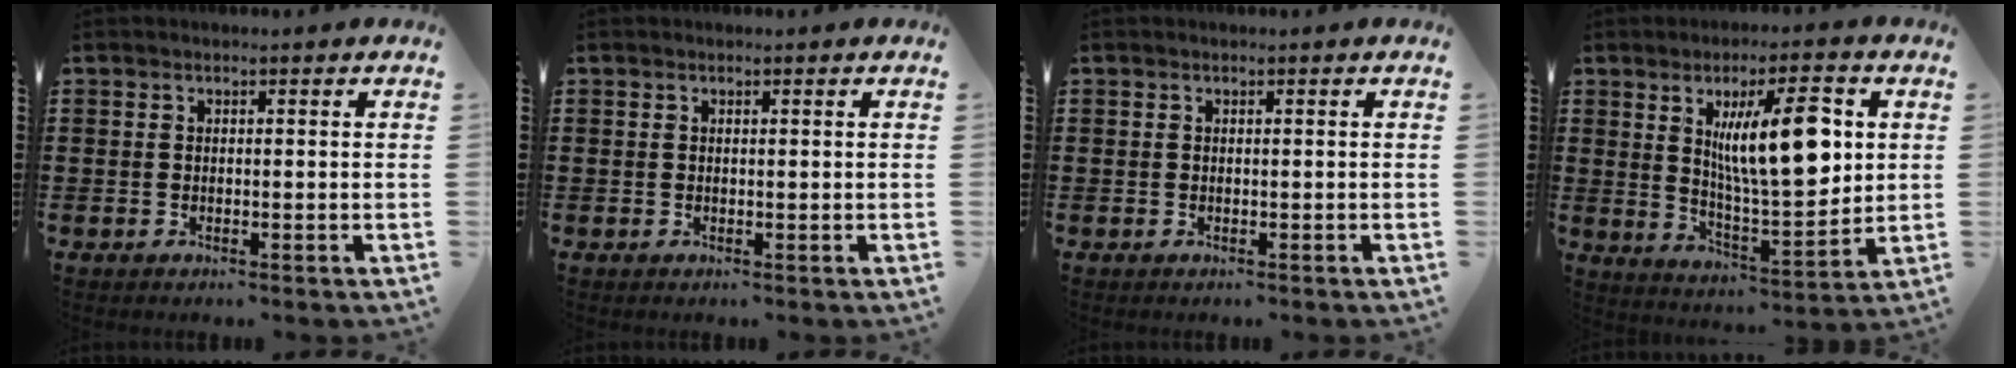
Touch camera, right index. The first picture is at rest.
{"total": 0.0}
{"total": 0.0}
{"total": 13.2, "force": [3.6, 4.1, 12.0], "torque": [-0.205, 0.003, 0.058]}